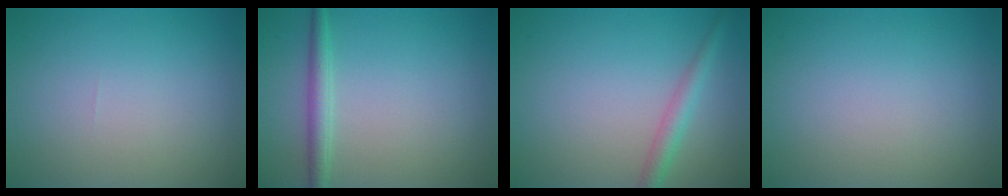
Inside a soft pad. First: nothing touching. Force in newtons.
{"total": 2.1, "press": 2.1, "slide": 0.0}
{"total": 2.2, "press": 2.2, "slide": 0.1}
{"total": 0.0}